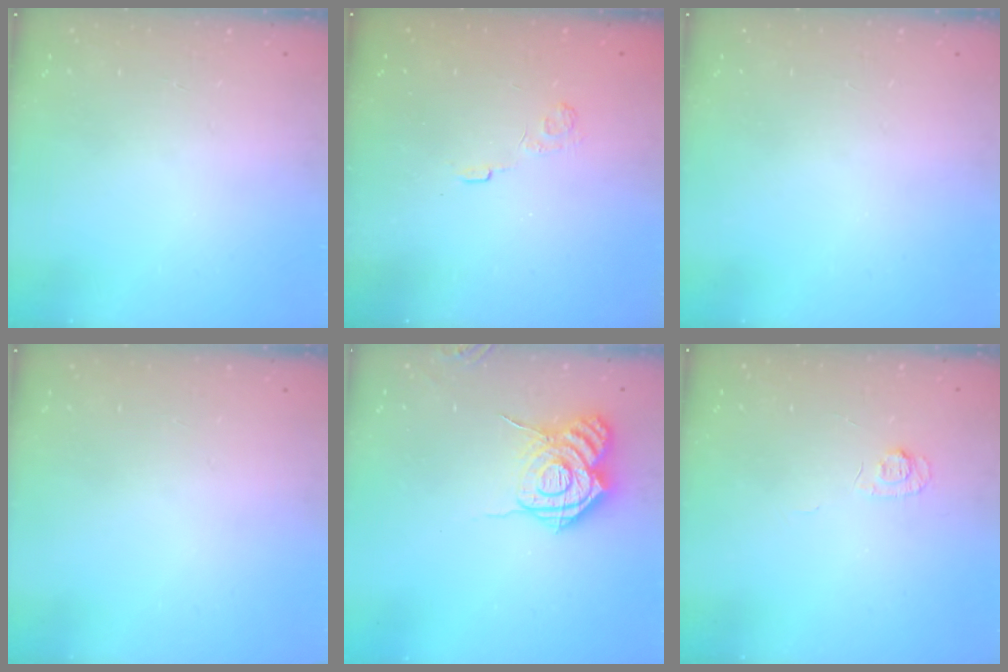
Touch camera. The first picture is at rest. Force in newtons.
{"total": 2.6, "press": 2.2, "slide": 1.4}
{"total": 0.0}
{"total": 0.0}
{"total": 15.3, "press": 15.2, "slide": 1.6}
{"total": 4.8, "press": 4.8, "slide": 0.6}